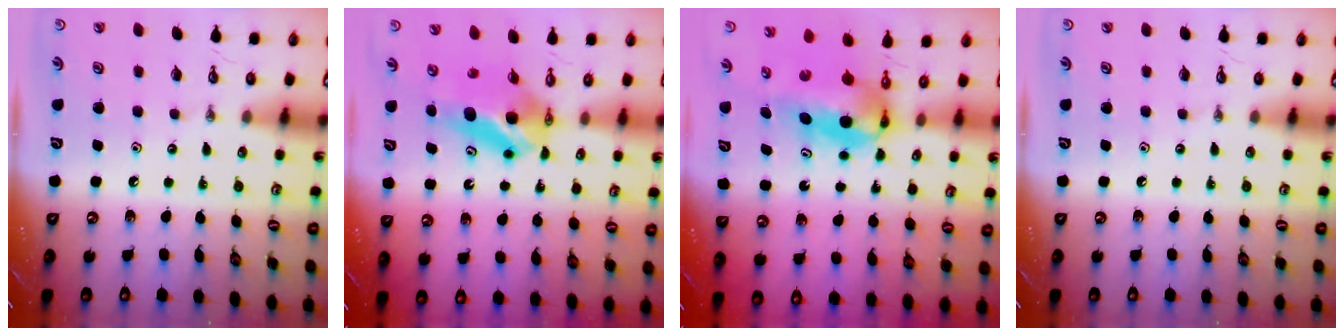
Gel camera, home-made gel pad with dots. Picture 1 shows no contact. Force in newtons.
{"total": 6.6, "press": 5.9, "slide": 3.0}
{"total": 6.4, "press": 6.0, "slide": 2.1}
{"total": 0.0}